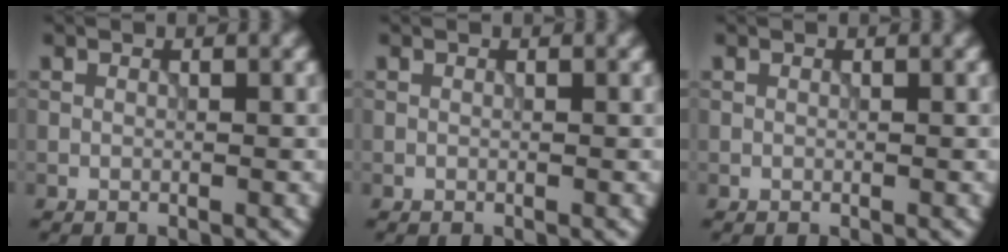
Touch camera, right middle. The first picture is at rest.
{"total": 0.0}
{"total": 0.0}